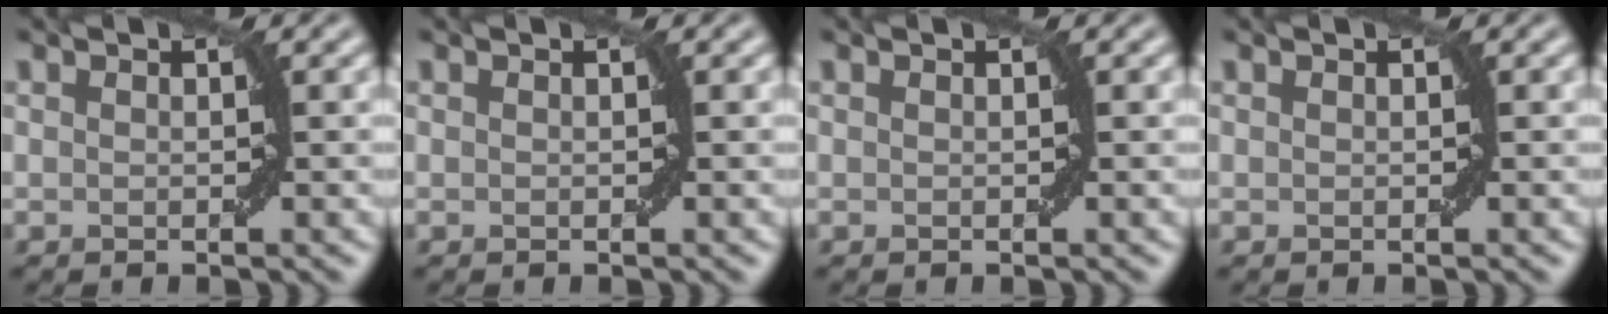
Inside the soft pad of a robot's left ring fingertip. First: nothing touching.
{"total": 0.0}
{"total": 0.0}
{"total": 0.0}